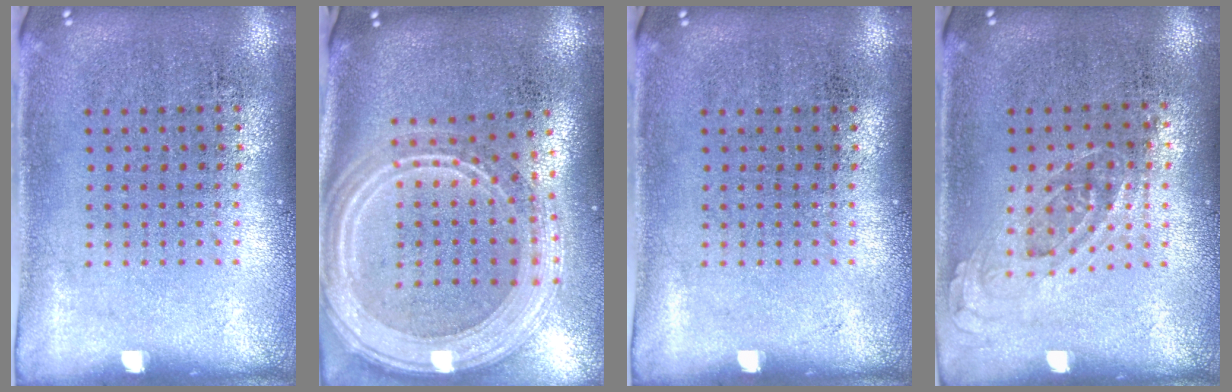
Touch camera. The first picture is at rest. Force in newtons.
{"total": 3.0, "press": 2.4, "slide": 1.9}
{"total": 0.0}
{"total": 0.8, "press": 0.7, "slide": 0.4}